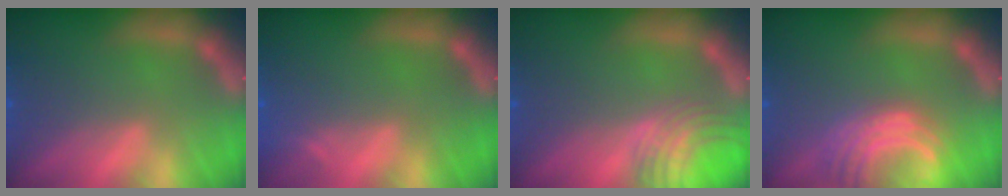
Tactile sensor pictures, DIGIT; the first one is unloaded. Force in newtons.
{"total": 0.9}
{"total": 6.6}
{"total": 6.5}